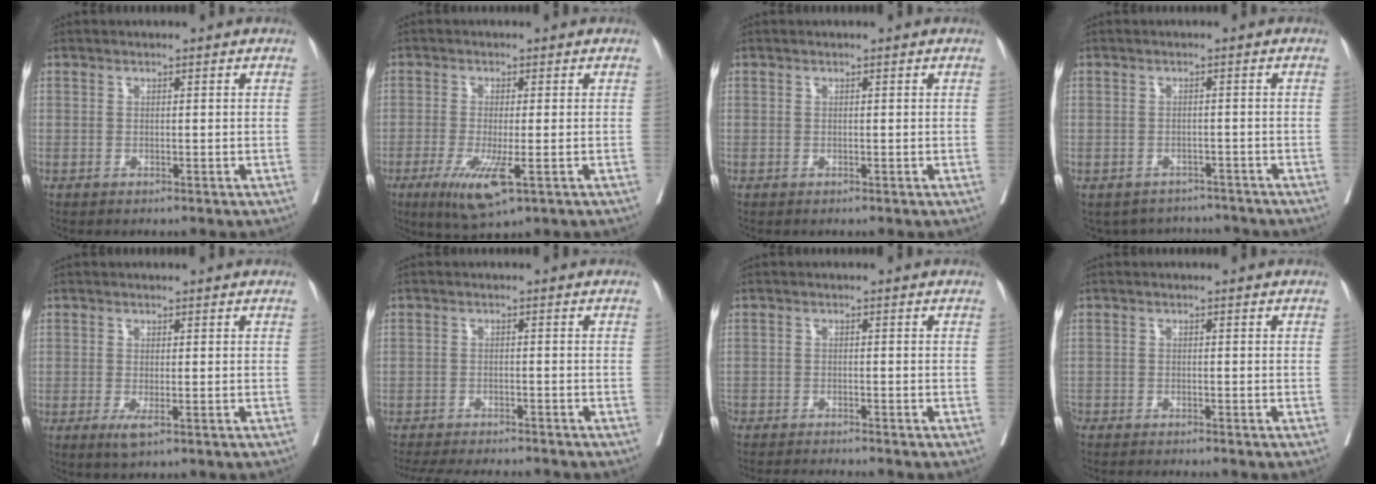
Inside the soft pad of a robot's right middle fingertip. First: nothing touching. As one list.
[{"total": 7.0, "force": [-3.0, 0.9, 6.3], "torque": [-0.118, -0.022, -0.047]}, {"total": 0.0}, {"total": 6.2, "force": [-5.8, 2.3, -0.1], "torque": [0.008, 0.016, -0.071]}, {"total": 2.3, "force": [-1.1, 0.3, 2.0], "torque": [-0.034, -0.007, -0.015]}, {"total": 12.4, "force": [-11.4, 1.8, 4.6], "torque": [-0.077, -0.013, -0.156]}, {"total": 6.5, "force": [-6.2, -0.3, 2.0], "torque": [-0.019, -0.016, -0.099]}, {"total": 6.1, "force": [-5.6, 0.1, 2.2], "torque": [-0.023, -0.013, -0.089]}]